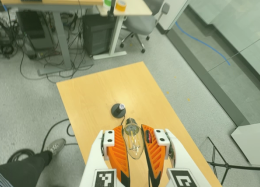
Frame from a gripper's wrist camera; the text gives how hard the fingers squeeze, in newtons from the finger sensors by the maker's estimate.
{"total": 22.9, "left": 25.9, "right": 19.9}